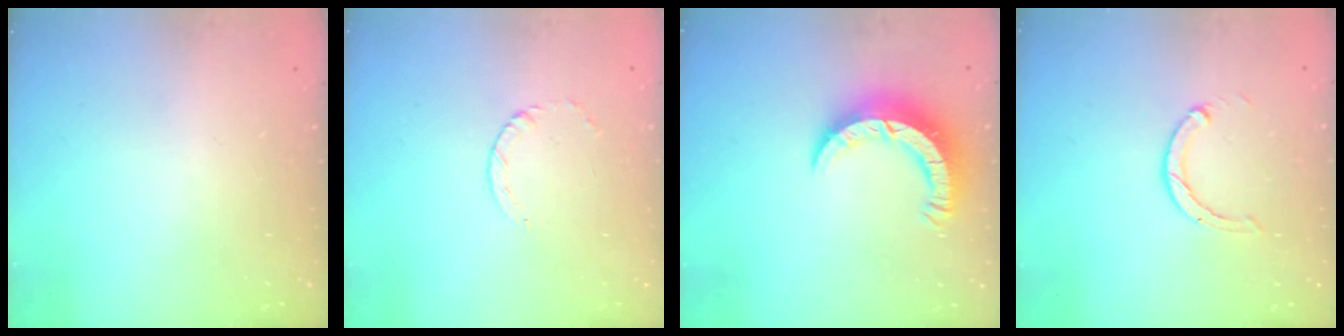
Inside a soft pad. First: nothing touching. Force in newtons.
{"total": 2.4, "press": 2.4, "slide": 0.3}
{"total": 8.6, "press": 8.5, "slide": 0.8}
{"total": 2.0, "press": 2.0, "slide": 0.3}